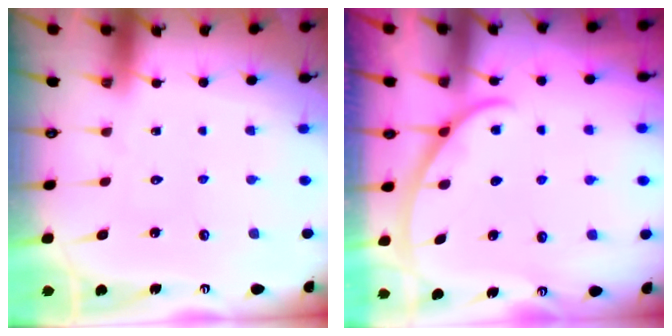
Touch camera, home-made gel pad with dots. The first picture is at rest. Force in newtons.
{"total": 2.4, "press": 2.4, "slide": 0.4}